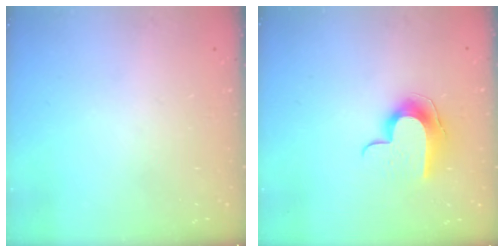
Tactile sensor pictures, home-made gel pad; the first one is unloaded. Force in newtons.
{"total": 10.3, "press": 10.3, "slide": 0.7}